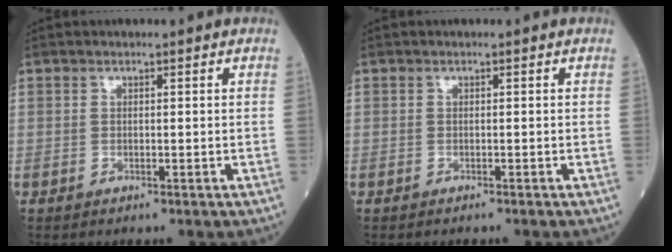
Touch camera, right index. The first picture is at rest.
{"total": 0.7, "force": [-0.6, -0.1, 0.2], "torque": [-0.002, 0.001, -0.012]}